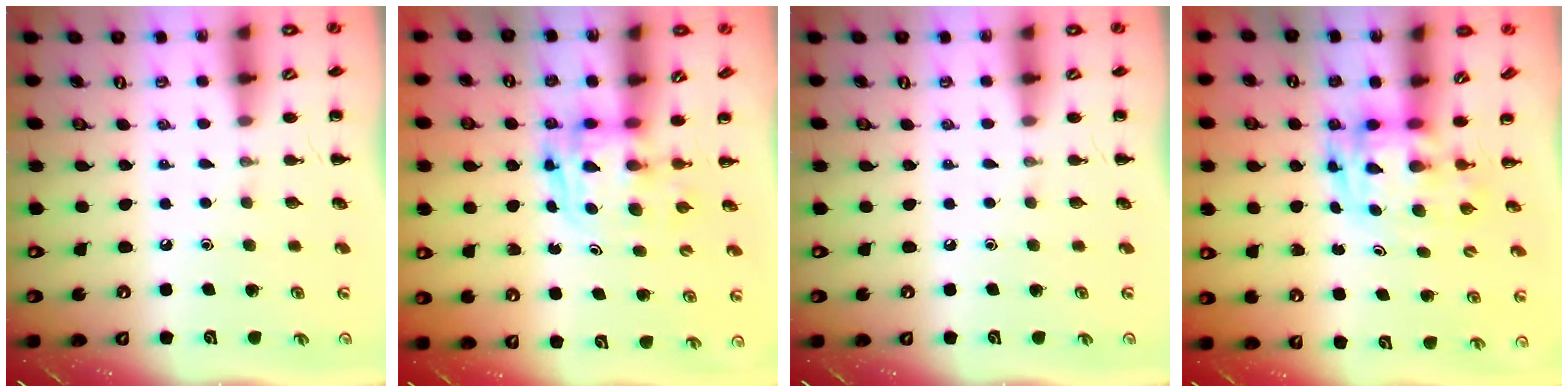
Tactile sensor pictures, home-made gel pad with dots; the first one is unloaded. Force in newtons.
{"total": 2.6, "press": 2.6, "slide": 0.2}
{"total": 0.0}
{"total": 3.0, "press": 3.0, "slide": 0.6}